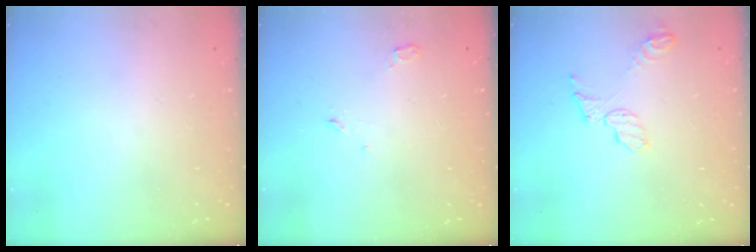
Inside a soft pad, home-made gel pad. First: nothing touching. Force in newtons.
{"total": 2.8, "press": 2.7, "slide": 0.7}
{"total": 6.4, "press": 6.4, "slide": 0.5}